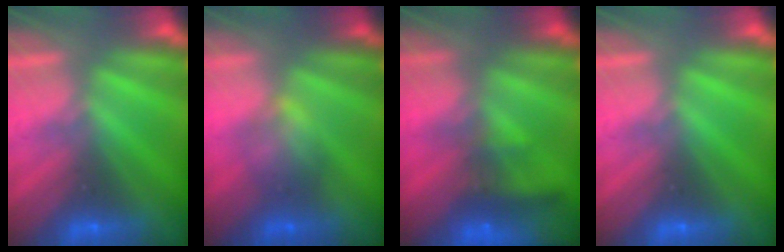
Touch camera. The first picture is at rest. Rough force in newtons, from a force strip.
{"total": 2.0}
{"total": 8.1}
{"total": 0.0}